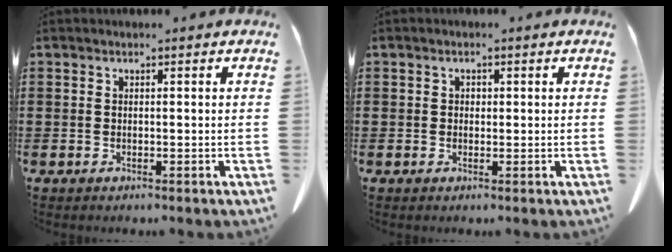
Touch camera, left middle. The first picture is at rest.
{"total": 0.8, "force": [0.3, 0.6, 0.4], "torque": [-0.010, 0.003, 0.006]}